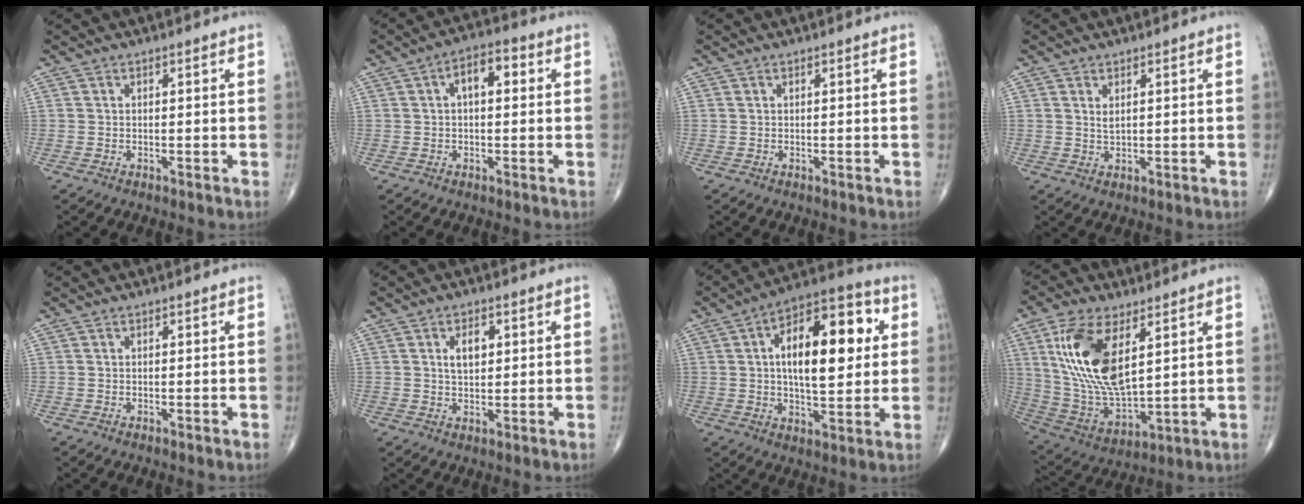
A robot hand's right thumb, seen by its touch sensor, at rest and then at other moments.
{"total": 5.9, "force": [1.2, 3.0, 4.9], "torque": [-0.068, 0.021, 0.012]}
{"total": 0.0}
{"total": 1.7, "force": [0.8, 0.7, 1.3], "torque": [-0.023, -0.005, 0.018]}
{"total": 0.0}
{"total": 4.5, "force": [1.3, 2.6, 3.5], "torque": [-0.048, -0.006, 0.022]}
{"total": 19.1, "force": [3.6, 8.9, 16.5], "torque": [-0.224, 0.015, 0.048]}
{"total": 18.1, "force": [6.1, 8.2, 15.0], "torque": [-0.295, -0.024, 0.128]}